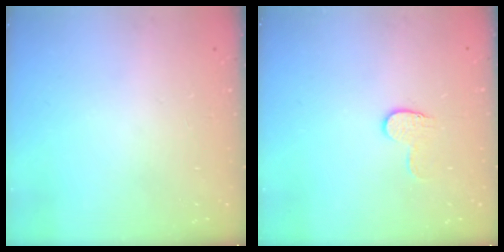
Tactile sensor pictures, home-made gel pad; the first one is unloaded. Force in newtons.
{"total": 6.2, "press": 6.2, "slide": 0.4}